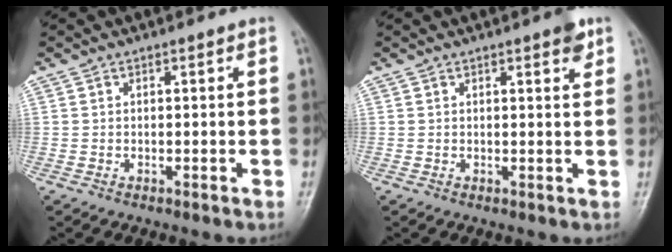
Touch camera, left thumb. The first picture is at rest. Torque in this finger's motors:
{"motor_torque": [0.73, 0.28, 0.27, -0.29, 0.00]}